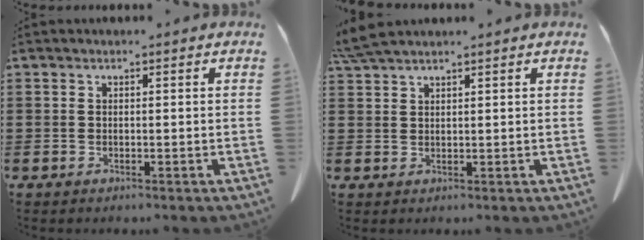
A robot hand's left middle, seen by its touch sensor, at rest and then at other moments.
{"total": 3.4, "force": [3.0, 0.2, 1.7], "torque": [-0.042, -0.001, 0.057]}